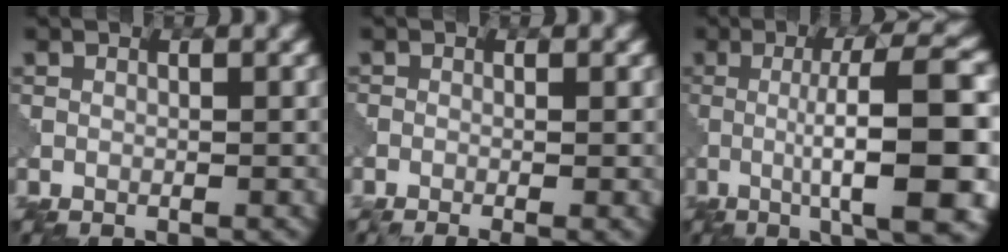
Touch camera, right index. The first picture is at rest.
{"total": 3.3, "force": [-0.8, 1.6, 2.7], "torque": [-0.015, 0.001, -0.015]}
{"total": 12.2, "force": [-1.5, 2.6, 11.8], "torque": [-0.142, 0.016, -0.020]}